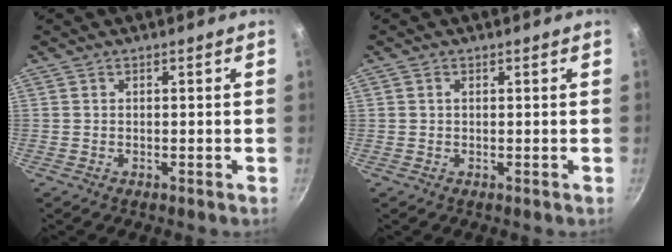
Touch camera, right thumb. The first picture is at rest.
{"total": 0.6, "force": [0.2, 0.5, 0.4], "torque": [-0.007, 0.003, 0.002]}